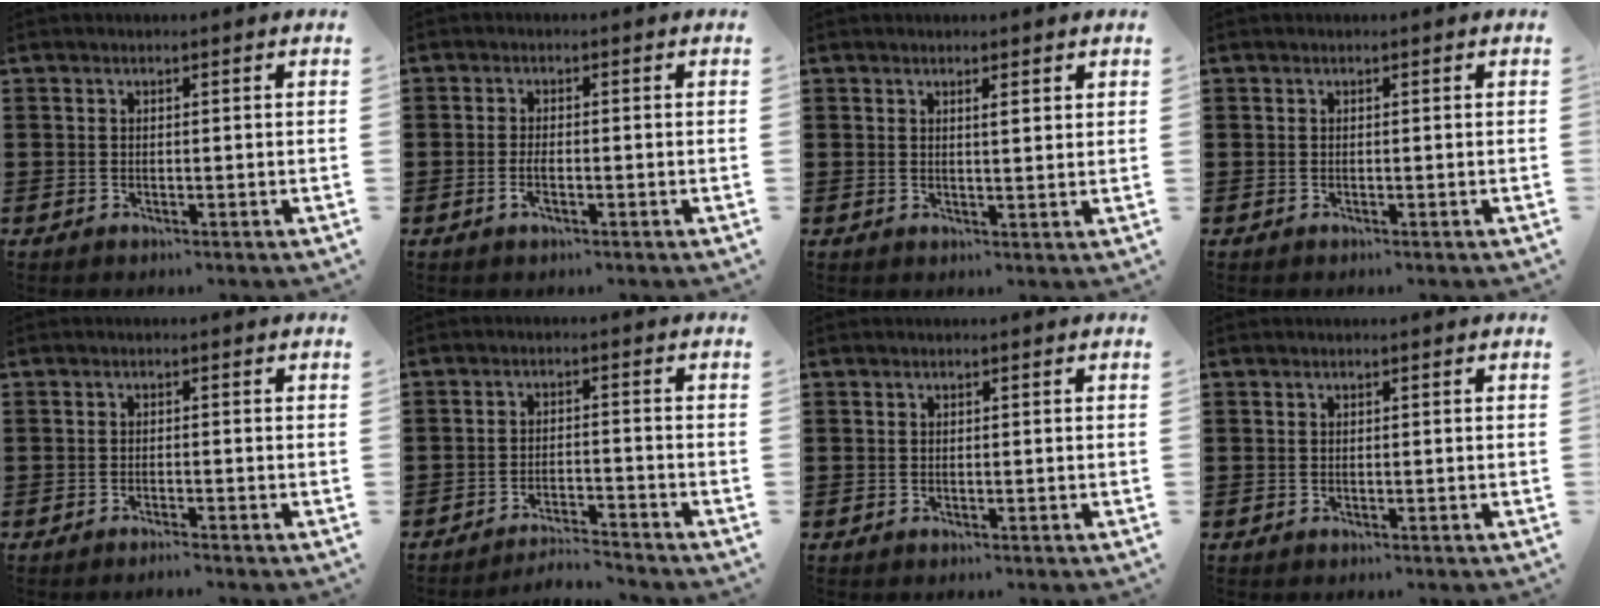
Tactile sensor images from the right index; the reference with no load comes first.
{"total": 1.8, "force": [-0.7, 0.3, 1.6], "torque": [-0.030, -0.004, -0.011]}
{"total": 1.6, "force": [0.9, 0.1, 1.3], "torque": [-0.028, -0.001, 0.016]}
{"total": 0.0}
{"total": 1.1, "force": [-1.0, -0.1, 0.4], "torque": [-0.007, 0.000, -0.019]}
{"total": 3.5, "force": [-3.5, 0.1, 0.6], "torque": [-0.016, 0.003, -0.074]}
{"total": 0.0}
{"total": 0.0}